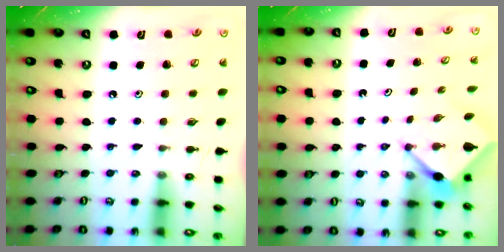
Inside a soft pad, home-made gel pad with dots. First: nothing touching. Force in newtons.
{"total": 2.9, "press": 2.9, "slide": 0.2}